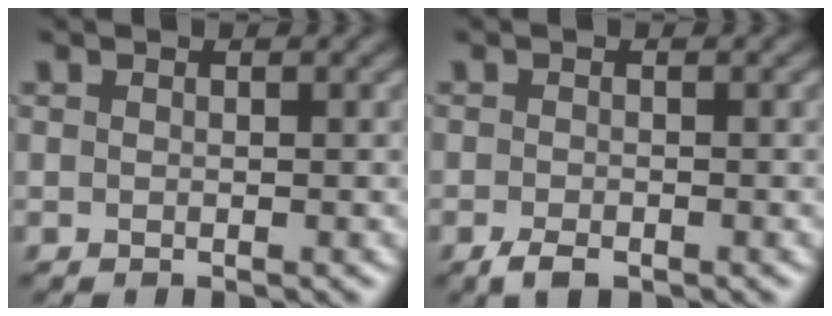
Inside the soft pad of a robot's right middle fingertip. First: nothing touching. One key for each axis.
{"total": 1.9, "fx": -1.2, "fy": 0.8, "fz": 1.2, "tx": -0.023, "ty": -0.005, "tz": -0.024}